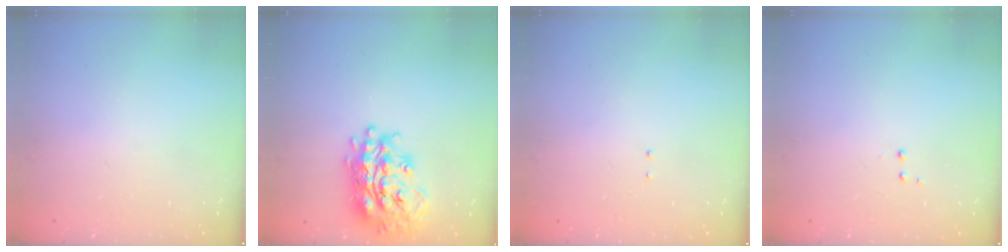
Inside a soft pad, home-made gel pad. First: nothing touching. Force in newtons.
{"total": 21.6, "press": 21.5, "slide": 1.8}
{"total": 1.3, "press": 1.2, "slide": 0.6}
{"total": 2.9, "press": 2.8, "slide": 0.7}